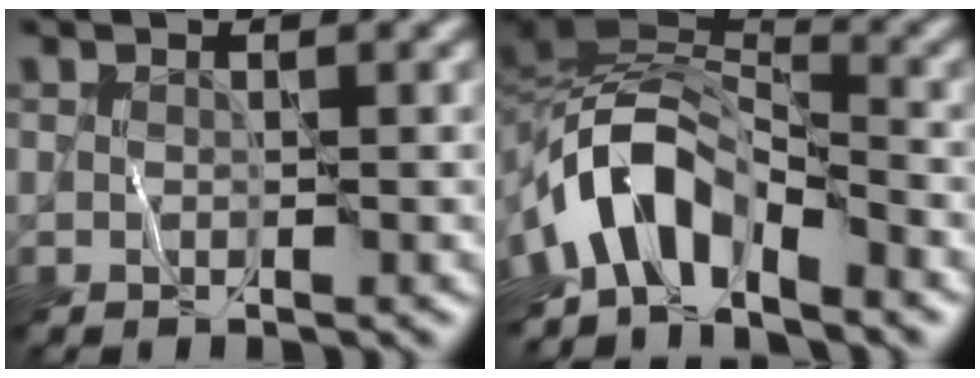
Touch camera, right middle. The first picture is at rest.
{"total": 7.9, "force": [-4.4, 4.0, 5.2], "torque": [-0.076, 0.011, -0.091]}